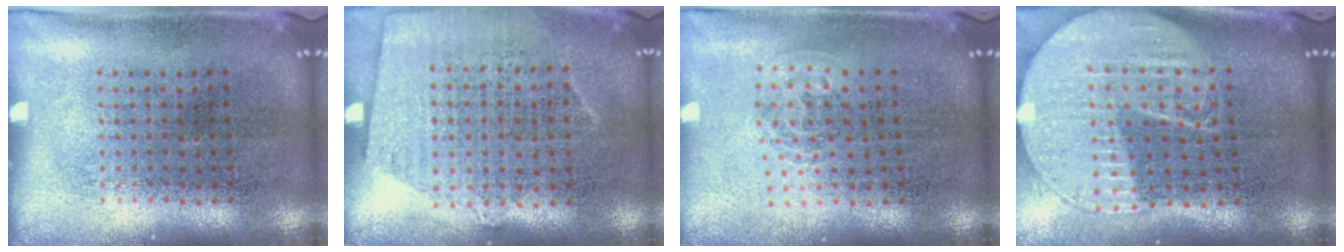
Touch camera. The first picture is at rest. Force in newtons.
{"total": 0.7, "press": 0.4, "slide": 0.5}
{"total": 1.0, "press": 0.6, "slide": 0.8}
{"total": 2.1, "press": 1.8, "slide": 1.1}